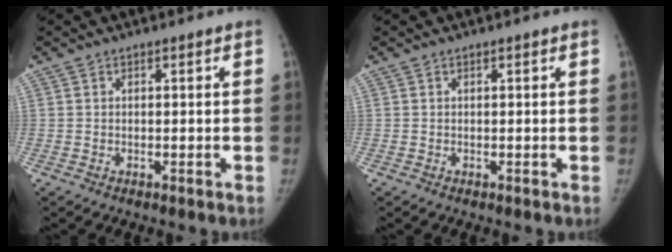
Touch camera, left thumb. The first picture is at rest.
{"total": 0.0}